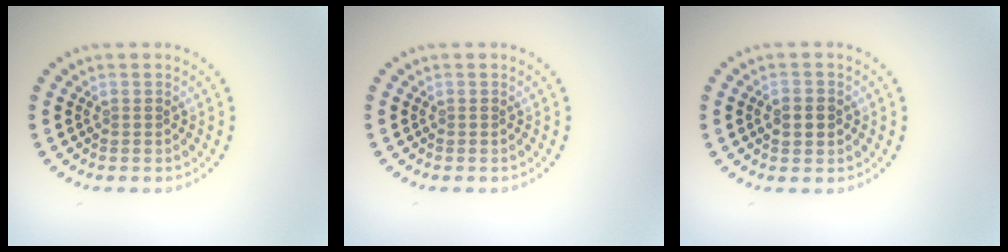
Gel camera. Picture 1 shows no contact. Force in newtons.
{"total": 0.0}
{"total": 2.1, "press": 2.1, "slide": 0.3}